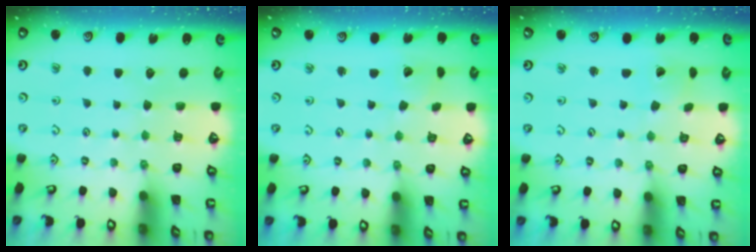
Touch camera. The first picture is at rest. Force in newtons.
{"total": 2.6, "press": 2.6, "slide": 0.3}
{"total": 0.7, "press": 0.7, "slide": 0.1}